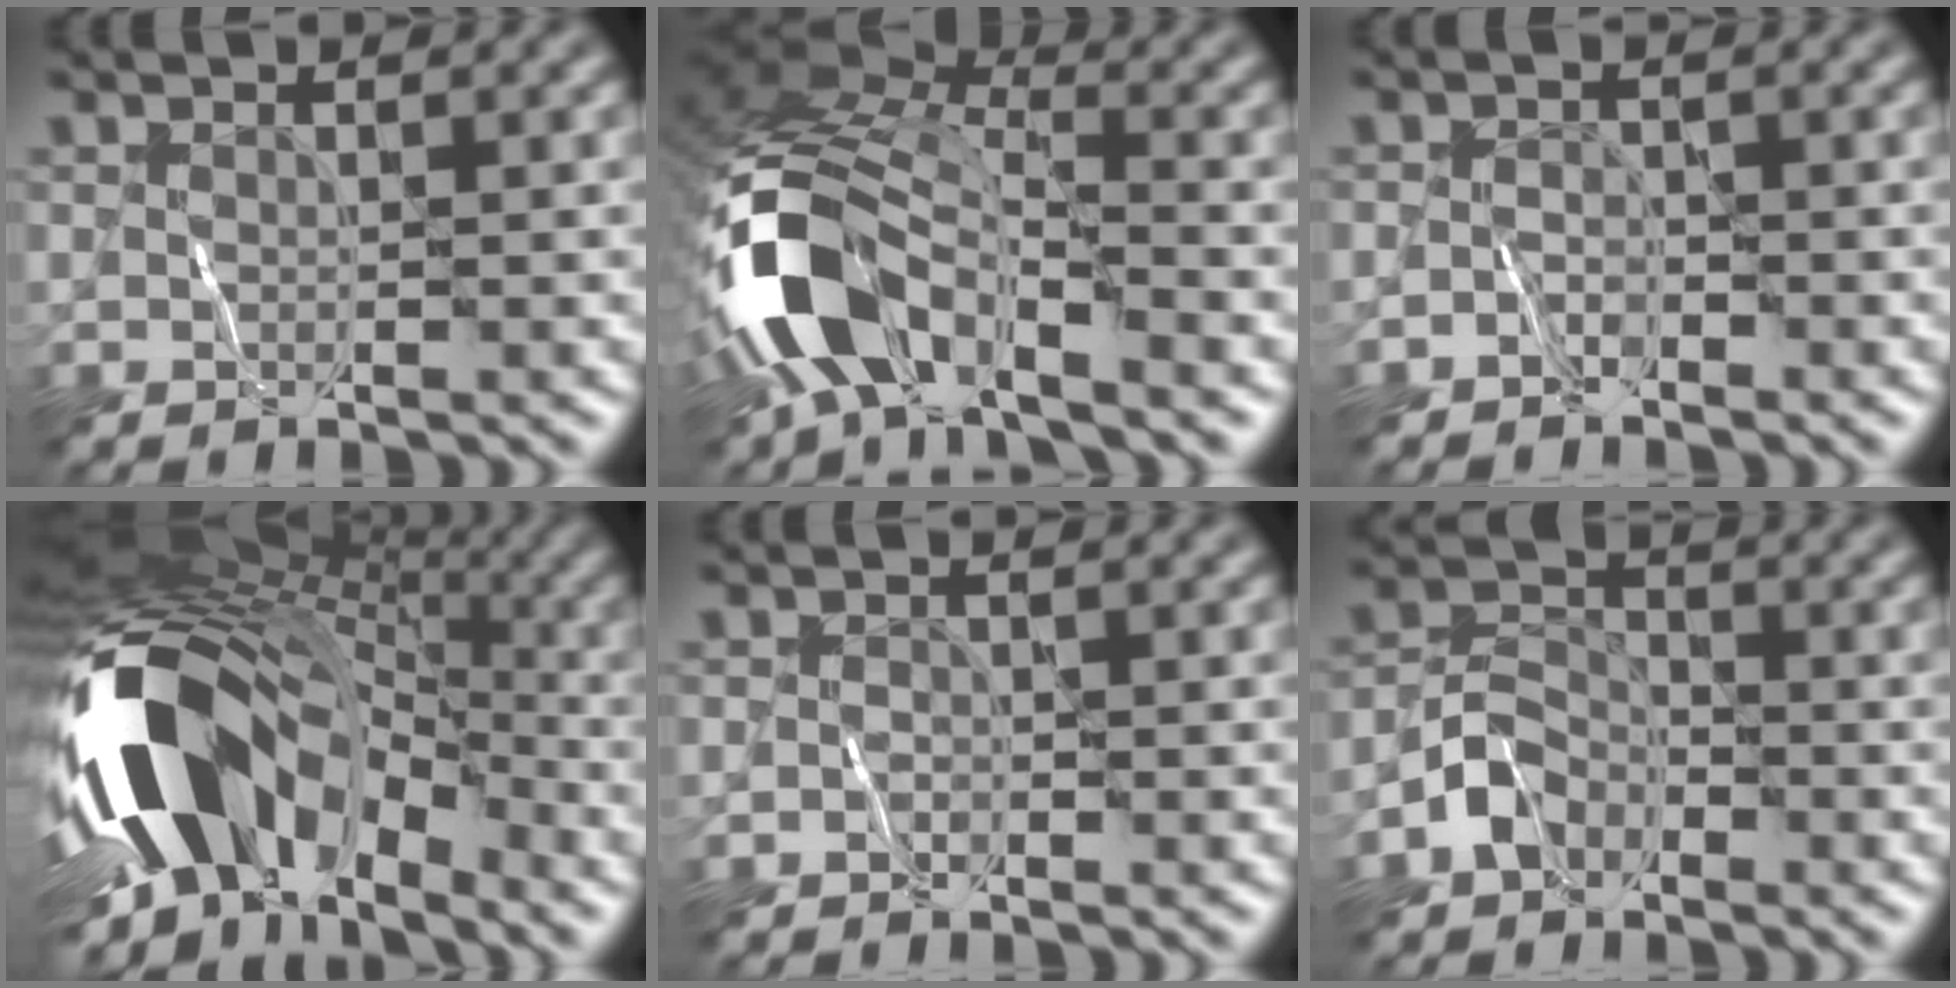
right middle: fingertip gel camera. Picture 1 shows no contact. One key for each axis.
{"total": 11.3, "fx": -5.6, "fy": 5.5, "fz": 8.2, "tx": -0.162, "ty": -0.002, "tz": -0.112}
{"total": 1.1, "fx": -1.0, "fy": 0.5, "fz": 0.2, "tx": -0.002, "ty": 0.010, "tz": -0.021}
{"total": 14.3, "fx": -4.0, "fy": 8.6, "fz": 10.7, "tx": -0.188, "ty": 0.021, "tz": -0.091}
{"total": 0.5, "fx": -0.5, "fy": 0.2, "fz": 0.0, "tx": 0.002, "ty": 0.006, "tz": -0.009}
{"total": 3.0, "fx": -2.0, "fy": 2.0, "fz": 1.1, "tx": -0.020, "ty": 0.011, "tz": -0.049}